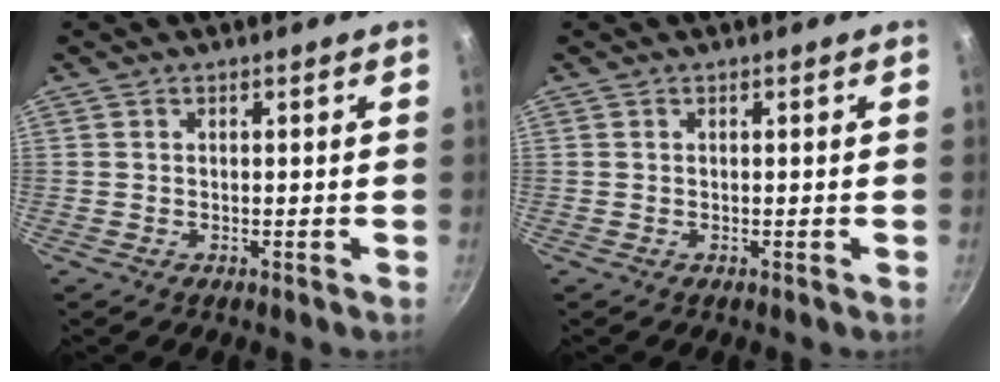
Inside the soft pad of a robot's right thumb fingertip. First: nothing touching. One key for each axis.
{"total": 0.0}